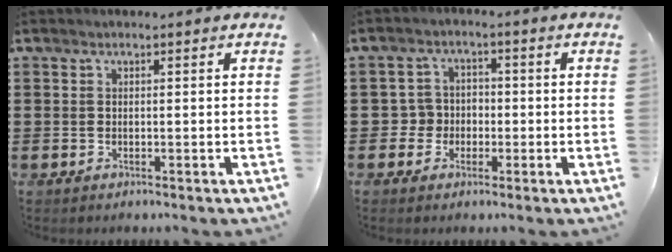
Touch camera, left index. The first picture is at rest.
{"total": 3.5, "force": [-1.3, 3.2, 0.7], "torque": [-0.035, 0.002, -0.032]}